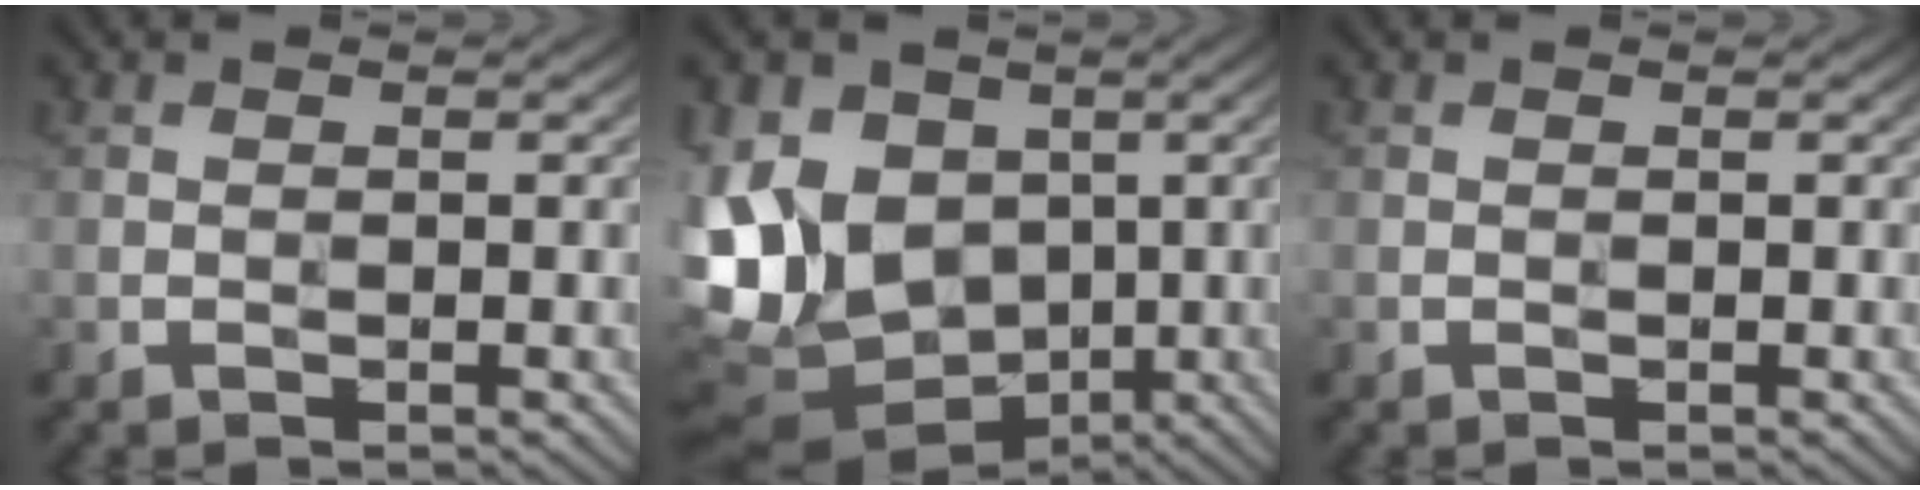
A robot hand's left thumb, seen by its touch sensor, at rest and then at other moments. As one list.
[{"total": 14.3, "force": [-1.1, 11.3, 8.7], "torque": [-0.226, 0.001, -0.017]}, {"total": 0.0}]